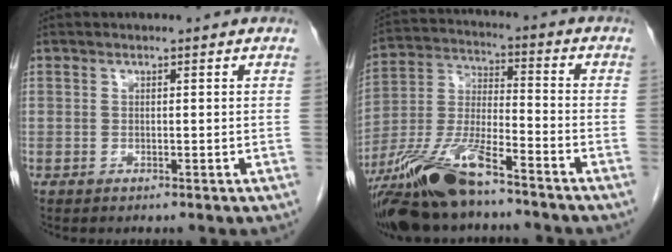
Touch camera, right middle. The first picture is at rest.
{"total": 15.6, "force": [-11.6, 2.9, 10.0], "torque": [-0.218, -0.016, -0.213]}